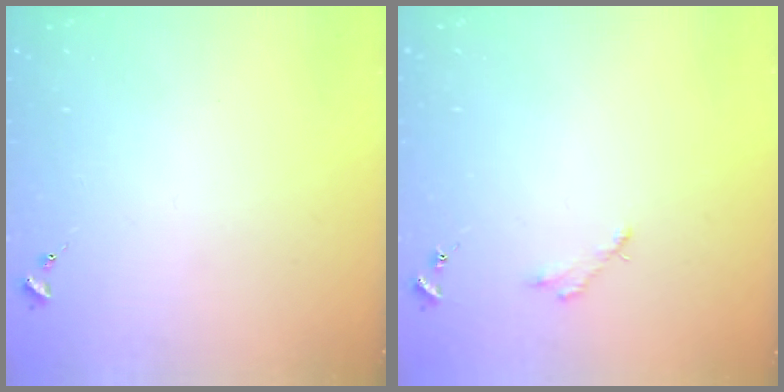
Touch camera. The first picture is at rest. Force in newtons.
{"total": 2.5, "press": 2.5, "slide": 0.2}